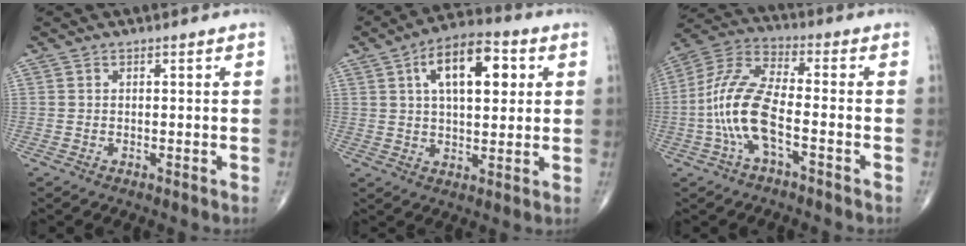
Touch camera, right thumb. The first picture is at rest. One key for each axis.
{"total": 14.0, "fx": 4.2, "fy": 6.8, "fz": 11.5, "tx": -0.159, "ty": 0.006, "tz": 0.063}
{"total": 13.0, "fx": -3.4, "fy": 4.7, "fz": 11.7, "tx": -0.261, "ty": 0.038, "tz": -0.071}